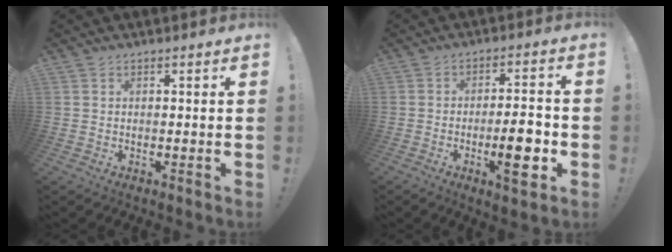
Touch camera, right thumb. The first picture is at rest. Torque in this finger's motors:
{"motor_torque": [2.59, 1.88, 0.79, -0.97, 0.10]}